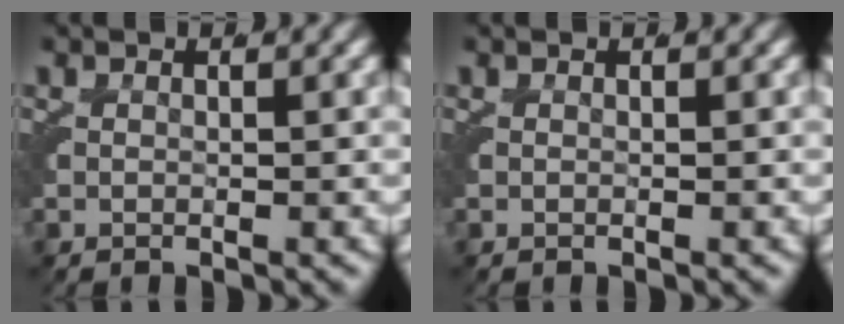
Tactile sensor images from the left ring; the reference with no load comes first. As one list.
[{"total": 0.0}]